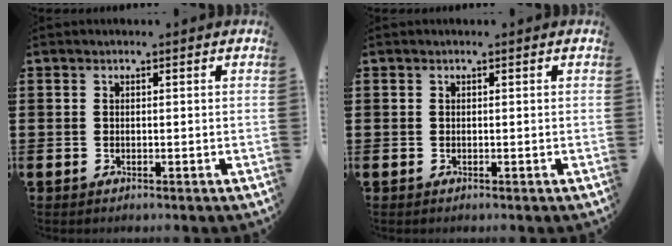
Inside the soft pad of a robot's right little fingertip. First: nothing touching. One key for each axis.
{"total": 0.0}